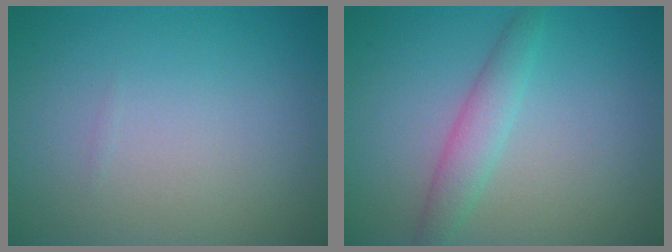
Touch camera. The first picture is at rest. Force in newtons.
{"total": 2.5, "press": 2.5, "slide": 0.0}